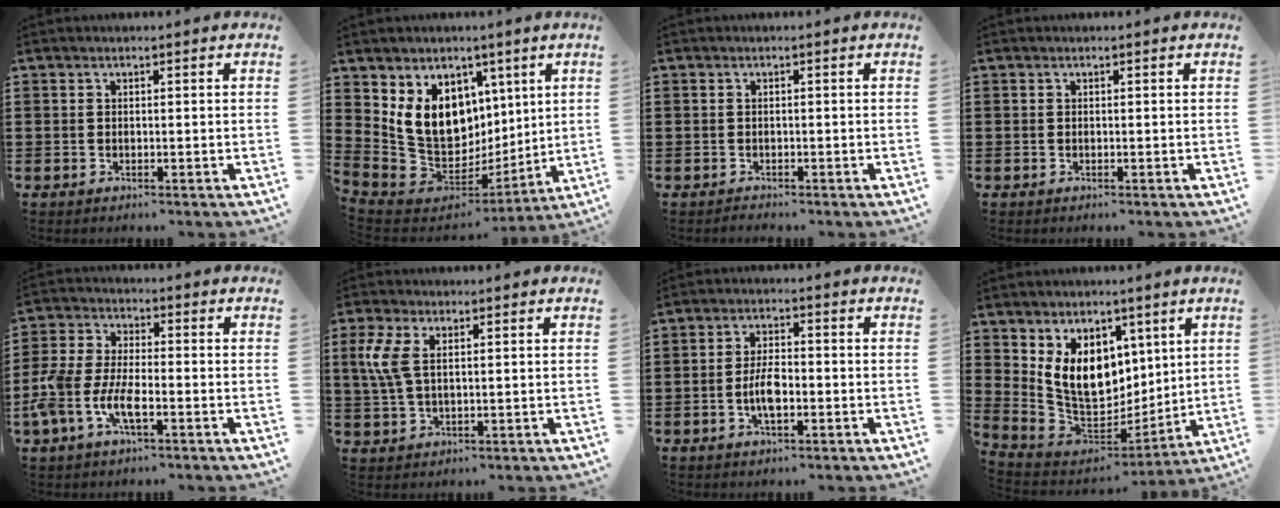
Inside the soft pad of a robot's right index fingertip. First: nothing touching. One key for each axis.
{"total": 12.0, "fx": 3.8, "fy": 9.8, "fz": 5.6, "tx": -0.148, "ty": -0.028, "tz": 0.084}
{"total": 0.6, "fx": -0.6, "fy": 0.1, "fz": -0.2, "tx": 0.002, "ty": 0.002, "tz": -0.014}
{"total": 0.0}
{"total": 6.8, "fx": -3.5, "fy": 2.4, "fz": 5.4, "tx": -0.148, "ty": -0.015, "tz": -0.074}
{"total": 5.7, "fx": 1.6, "fy": 2.6, "fz": 4.8, "tx": -0.130, "ty": -0.002, "tz": 0.019}
{"total": 4.8, "fx": -1.2, "fy": 1.9, "fz": 4.3, "tx": -0.097, "ty": -0.001, "tz": -0.026}
{"total": 11.2, "fx": 3.7, "fy": 8.5, "fz": 6.3, "tx": -0.149, "ty": -0.022, "tz": 0.074}